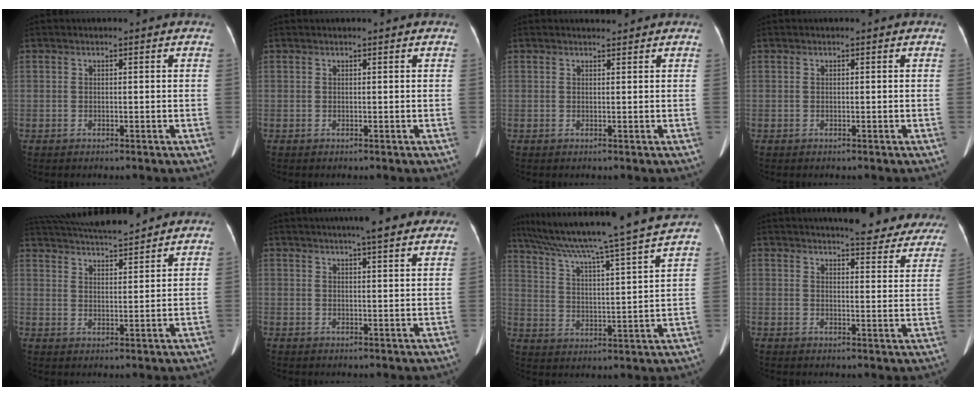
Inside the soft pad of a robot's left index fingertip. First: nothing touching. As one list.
[{"total": 0.7, "force": [0.6, 0.0, 0.3], "torque": [-0.005, 0.016, 0.011]}, {"total": 0.9, "force": [0.9, 0.0, 0.0], "torque": [-0.009, 0.000, 0.016]}, {"total": 0.0}, {"total": 13.4, "force": [12.3, 1.4, 5.0], "torque": [-0.095, 0.026, 0.198]}, {"total": 8.7, "force": [7.1, 1.2, 4.8], "torque": [-0.057, 0.024, 0.086]}, {"total": 21.3, "force": [18.5, -1.9, 10.4], "torque": [-0.182, -0.013, 0.271]}, {"total": 15.2, "force": [14.1, 3.3, 4.4], "torque": [-0.024, -0.029, 0.143]}]